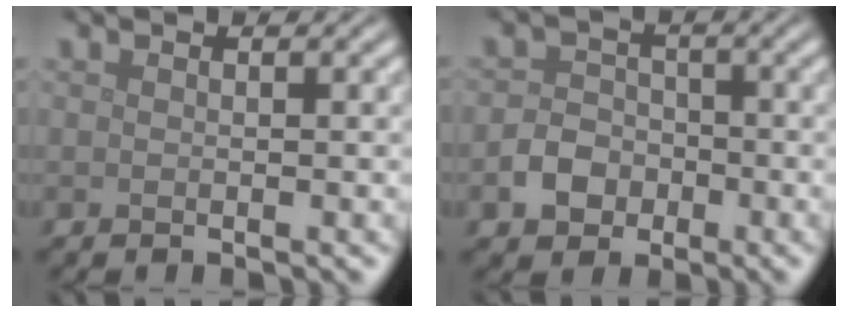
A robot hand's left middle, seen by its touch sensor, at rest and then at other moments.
{"total": 3.3, "force": [-1.4, 2.7, 1.3], "torque": [-0.018, 0.002, -0.030]}